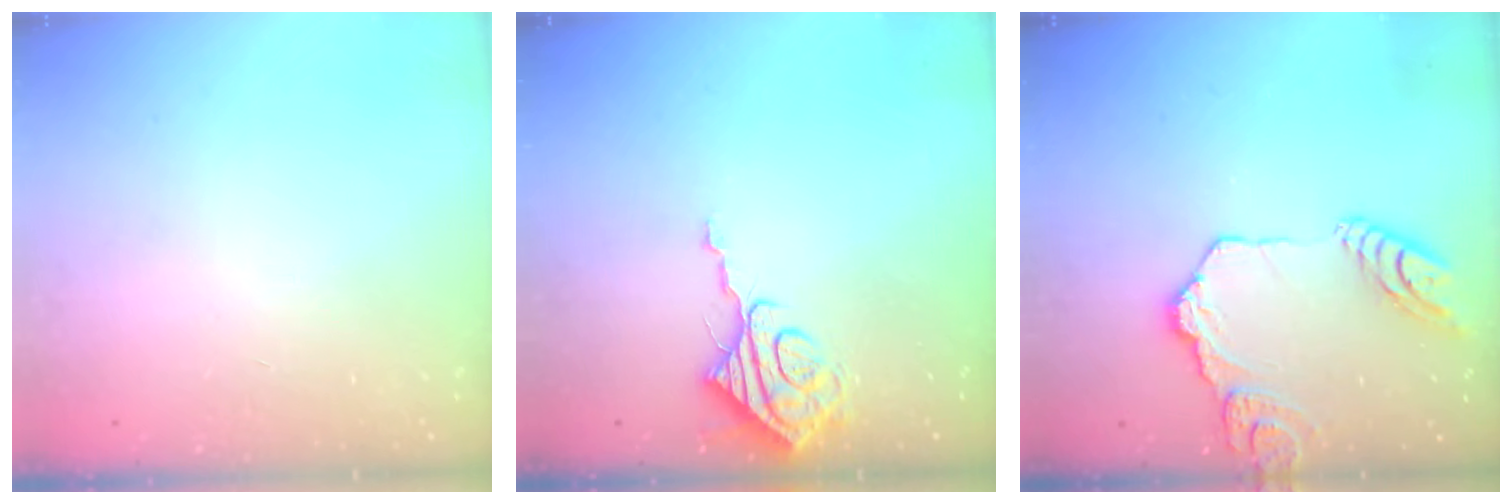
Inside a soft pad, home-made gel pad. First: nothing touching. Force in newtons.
{"total": 9.1, "press": 9.1, "slide": 0.2}
{"total": 15.4, "press": 15.3, "slide": 1.5}